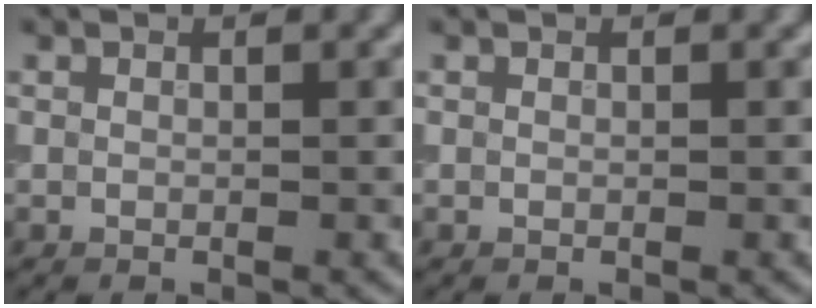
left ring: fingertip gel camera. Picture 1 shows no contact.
{"total": 0.0}